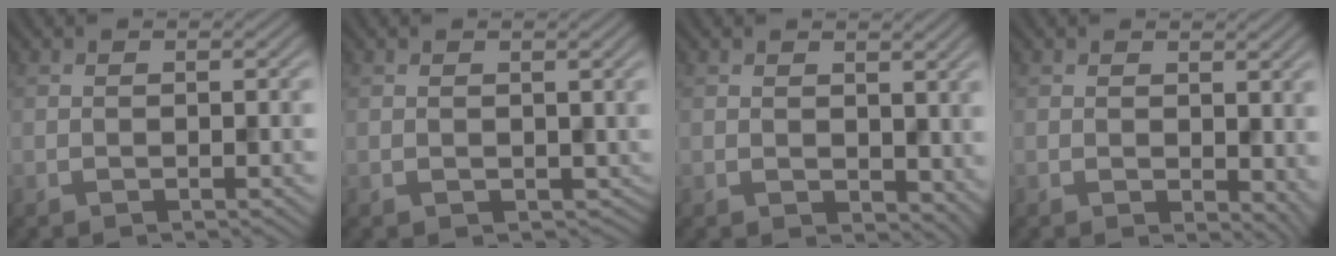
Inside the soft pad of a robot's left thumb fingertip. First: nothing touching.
{"total": 1.8, "force": [0.6, 1.5, 0.8], "torque": [-0.021, -0.009, 0.012]}
{"total": 3.7, "force": [1.4, 2.6, 2.3], "torque": [-0.048, -0.012, 0.029]}
{"total": 3.8, "force": [0.5, 2.5, 2.8], "torque": [-0.042, -0.013, 0.013]}